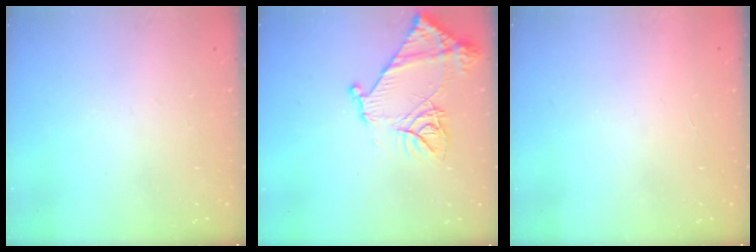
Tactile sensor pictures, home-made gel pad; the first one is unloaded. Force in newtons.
{"total": 14.8, "press": 14.7, "slide": 1.6}
{"total": 1.6, "press": 1.6, "slide": 0.1}